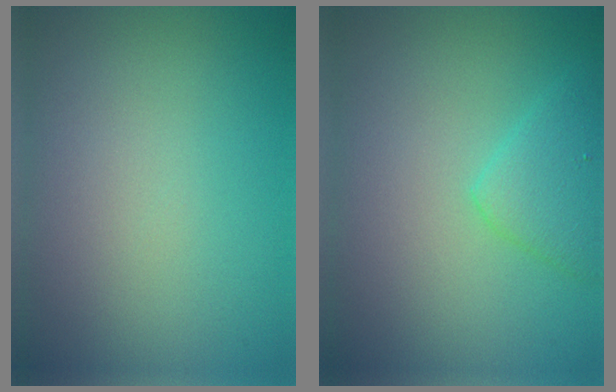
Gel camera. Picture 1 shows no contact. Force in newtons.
{"total": 2.8, "press": 2.8, "slide": 0.2}